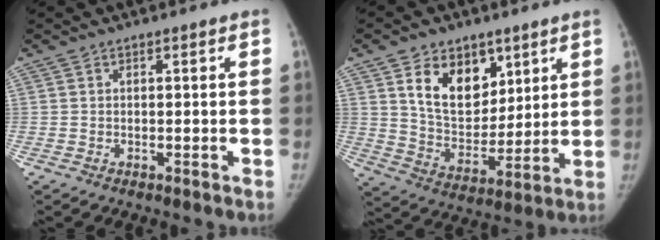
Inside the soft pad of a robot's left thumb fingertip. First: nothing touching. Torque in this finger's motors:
{"motor_torque": [0.01, 0.13, 1.29, -0.84, 0.38]}